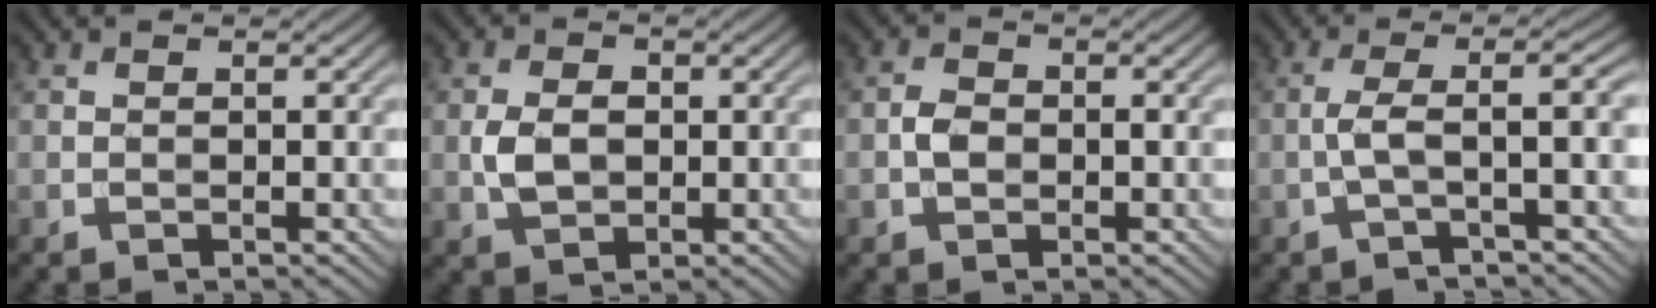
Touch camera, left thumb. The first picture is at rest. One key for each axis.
{"total": 4.2, "fx": -0.2, "fy": 2.9, "fz": 3.0, "tx": -0.064, "ty": -0.001, "tz": -0.005}
{"total": 2.4, "fx": -0.5, "fy": 1.8, "fz": 1.6, "tx": -0.033, "ty": 0.001, "tz": -0.015}
{"total": 4.8, "fx": -1.2, "fy": 0.8, "fz": 4.6, "tx": -0.077, "ty": 0.013, "tz": -0.040}